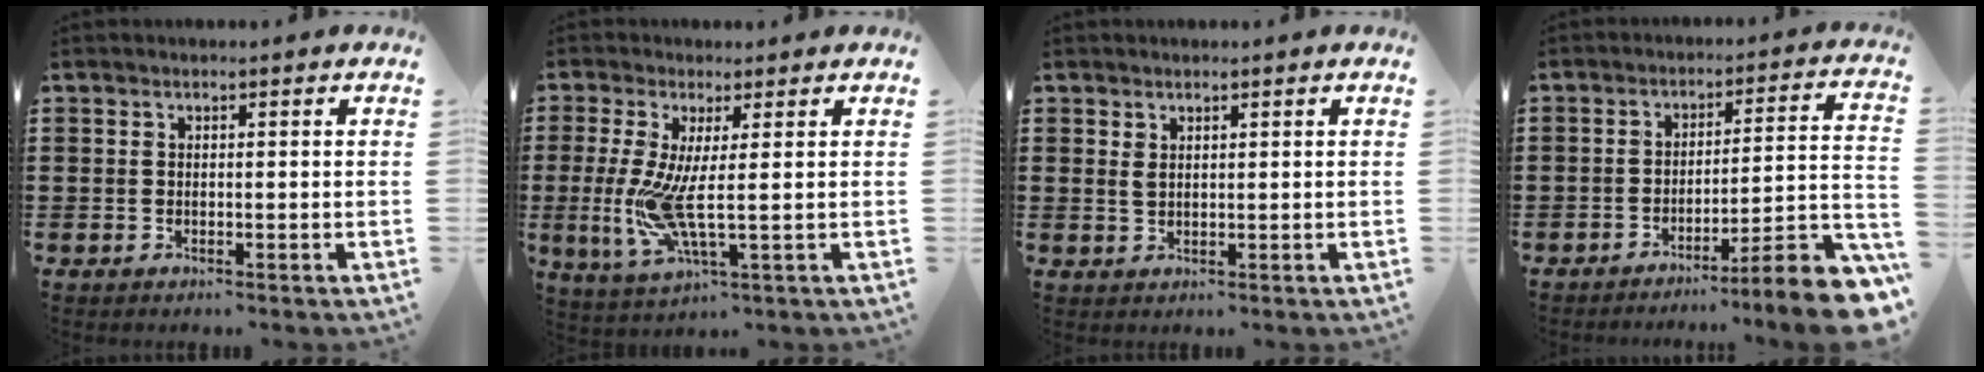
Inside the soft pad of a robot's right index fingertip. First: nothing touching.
{"total": 8.0, "force": [-0.1, 1.4, 7.8], "torque": [-0.177, -0.026, -0.004]}
{"total": 1.3, "force": [0.9, 0.7, 0.8], "torque": [-0.018, 0.003, 0.016]}
{"total": 7.8, "force": [-5.8, -0.1, 5.2], "torque": [-0.068, -0.010, -0.116]}